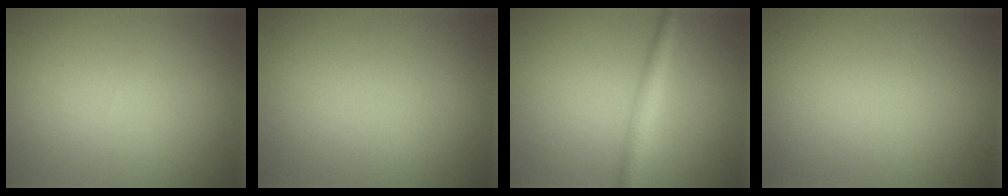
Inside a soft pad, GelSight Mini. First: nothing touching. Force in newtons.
{"total": 0.0}
{"total": 2.4, "press": 2.4, "slide": 0.0}
{"total": 0.0}